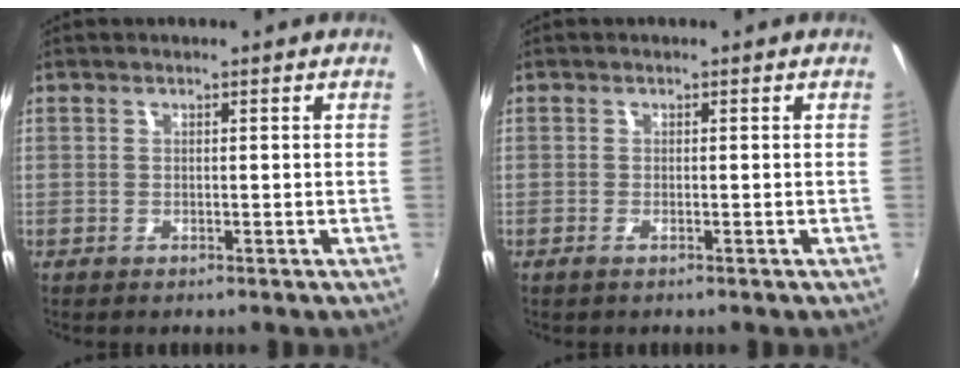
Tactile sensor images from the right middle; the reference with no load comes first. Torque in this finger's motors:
{"motor_torque": [-0.50, 0.12, -0.02, 0.00]}